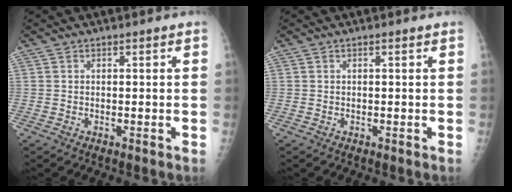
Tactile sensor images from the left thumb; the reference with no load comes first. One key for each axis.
{"total": 0.0}